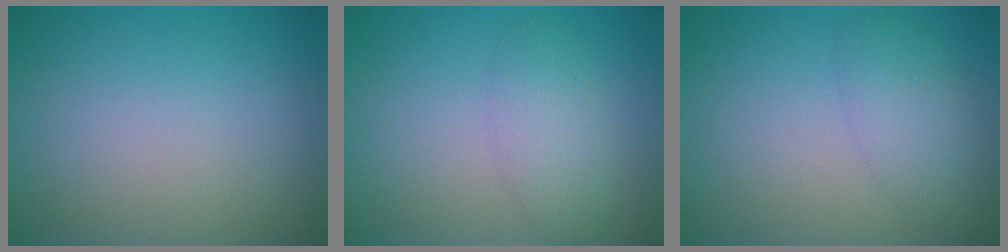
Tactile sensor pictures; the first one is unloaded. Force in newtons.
{"total": 2.5, "press": 2.5, "slide": 0.1}
{"total": 2.7, "press": 2.7, "slide": 0.1}